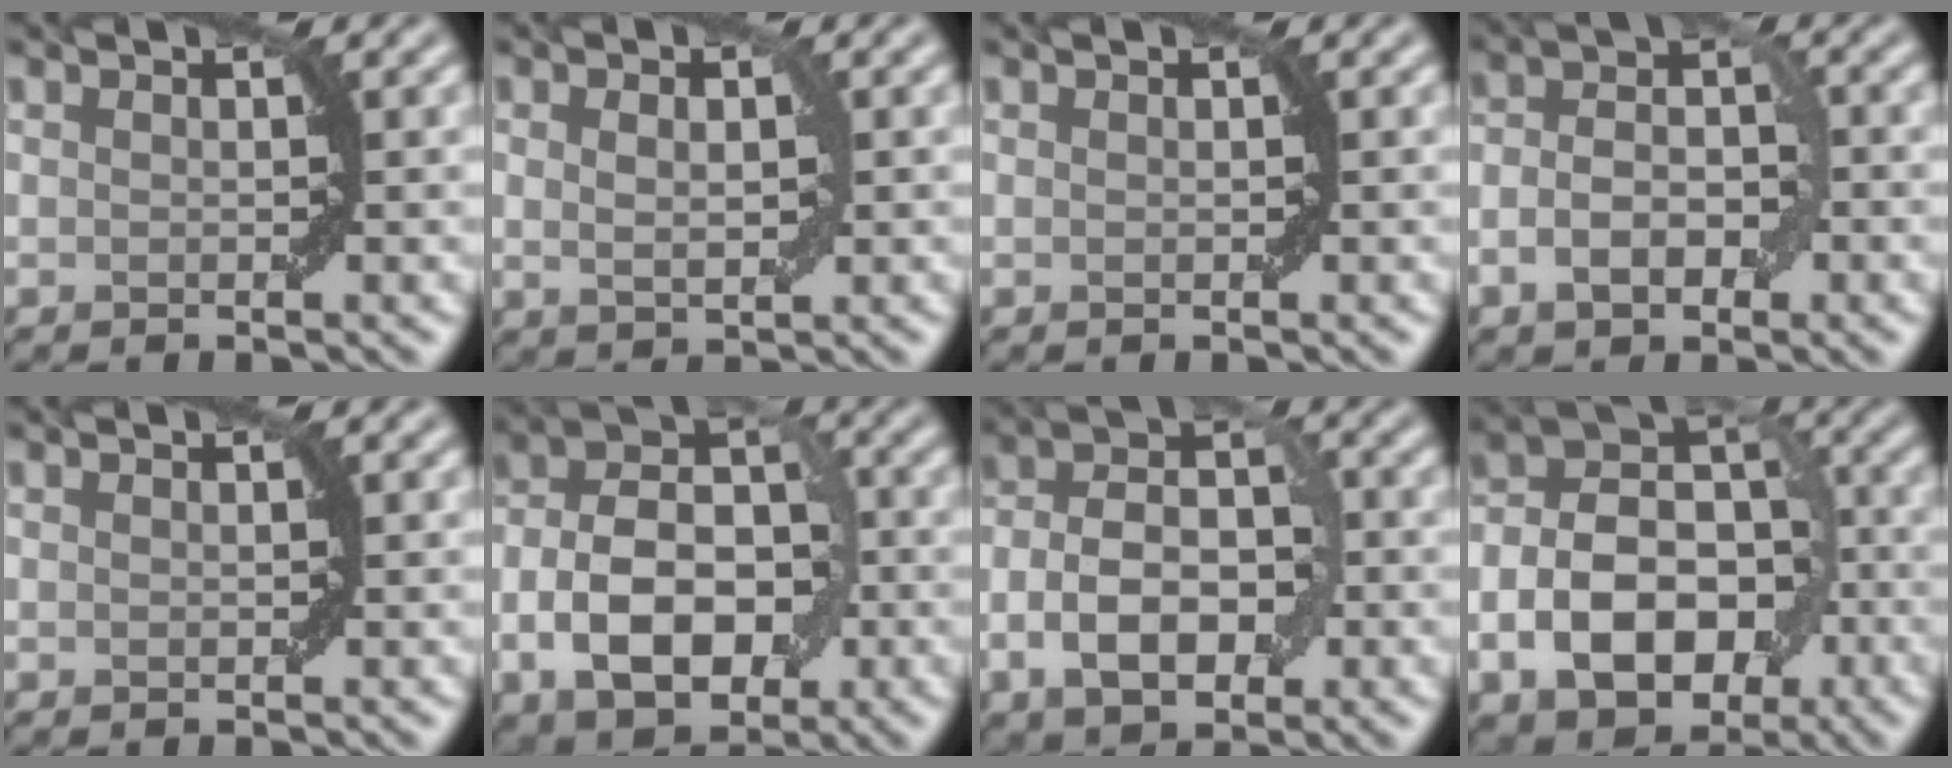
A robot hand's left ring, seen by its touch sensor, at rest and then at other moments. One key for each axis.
{"total": 2.0, "fx": 0.4, "fy": 1.1, "fz": 1.6, "tx": -0.029, "ty": 0.000, "tz": 0.011}
{"total": 0.0}
{"total": 4.5, "fx": -1.5, "fy": 2.6, "fz": 3.3, "tx": -0.058, "ty": 0.006, "tz": -0.030}
{"total": 0.0}
{"total": 9.1, "fx": -2.6, "fy": 5.7, "fz": 6.6, "tx": -0.113, "ty": 0.012, "tz": -0.055}
{"total": 6.9, "fx": -1.9, "fy": 4.0, "fz": 5.3, "tx": -0.095, "ty": 0.010, "tz": -0.038}
{"total": 10.0, "fx": -3.3, "fy": 6.7, "fz": 6.6, "tx": -0.109, "ty": 0.007, "tz": -0.065}